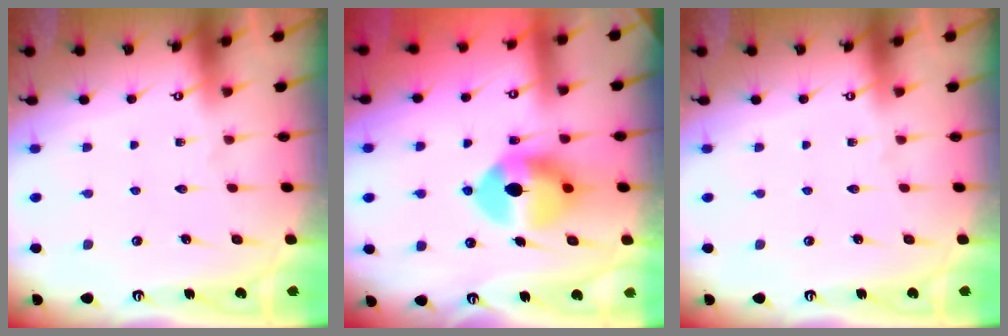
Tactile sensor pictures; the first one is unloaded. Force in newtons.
{"total": 11.2, "press": 11.1, "slide": 1.7}
{"total": 0.0}